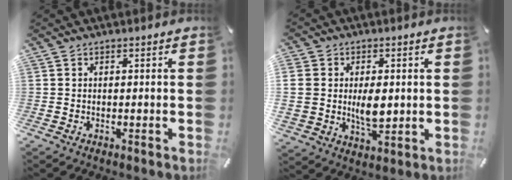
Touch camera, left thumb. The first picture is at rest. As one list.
[{"total": 9.5, "force": [0.9, 7.1, 6.2], "torque": [-0.111, -0.003, 0.015]}]